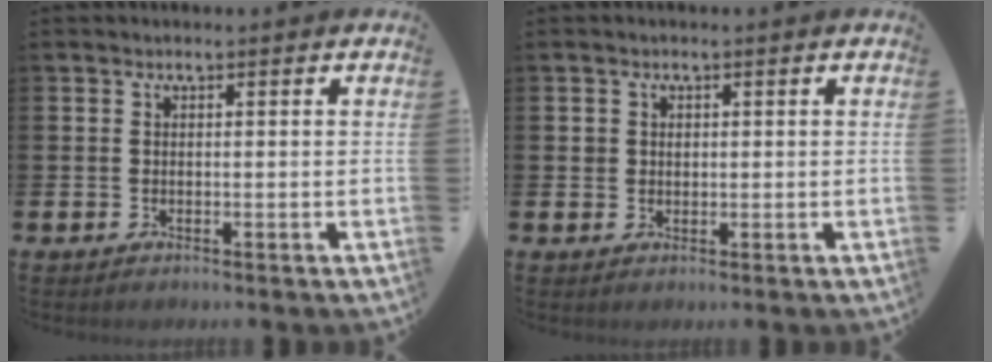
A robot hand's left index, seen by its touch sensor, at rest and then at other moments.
{"total": 1.2, "force": [0.5, 1.0, 0.2], "torque": [0.004, 0.003, 0.007]}